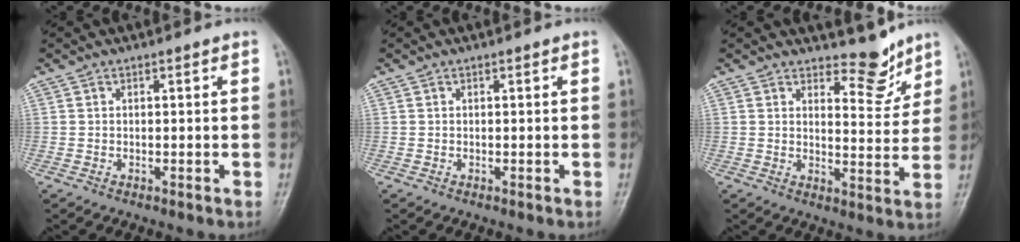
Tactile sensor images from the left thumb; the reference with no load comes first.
{"total": 0.0}
{"total": 6.4, "force": [5.4, 2.5, 2.3], "torque": [-0.005, -0.050, 0.083]}